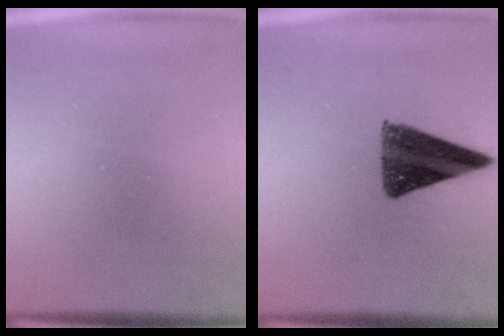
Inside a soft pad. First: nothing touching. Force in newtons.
{"total": 11.1}